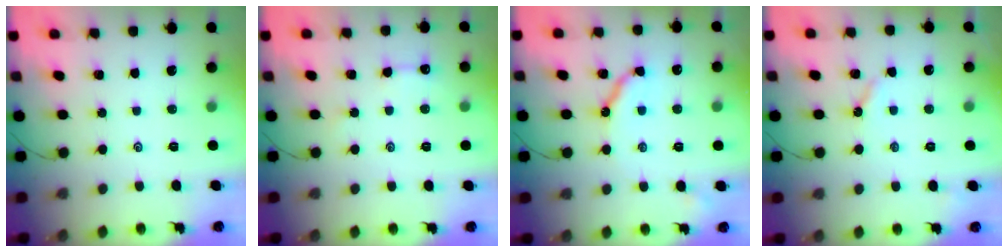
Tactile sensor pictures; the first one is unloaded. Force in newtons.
{"total": 3.0, "press": 3.0, "slide": 0.4}
{"total": 10.6, "press": 10.5, "slide": 1.1}
{"total": 3.2, "press": 3.2, "slide": 0.4}